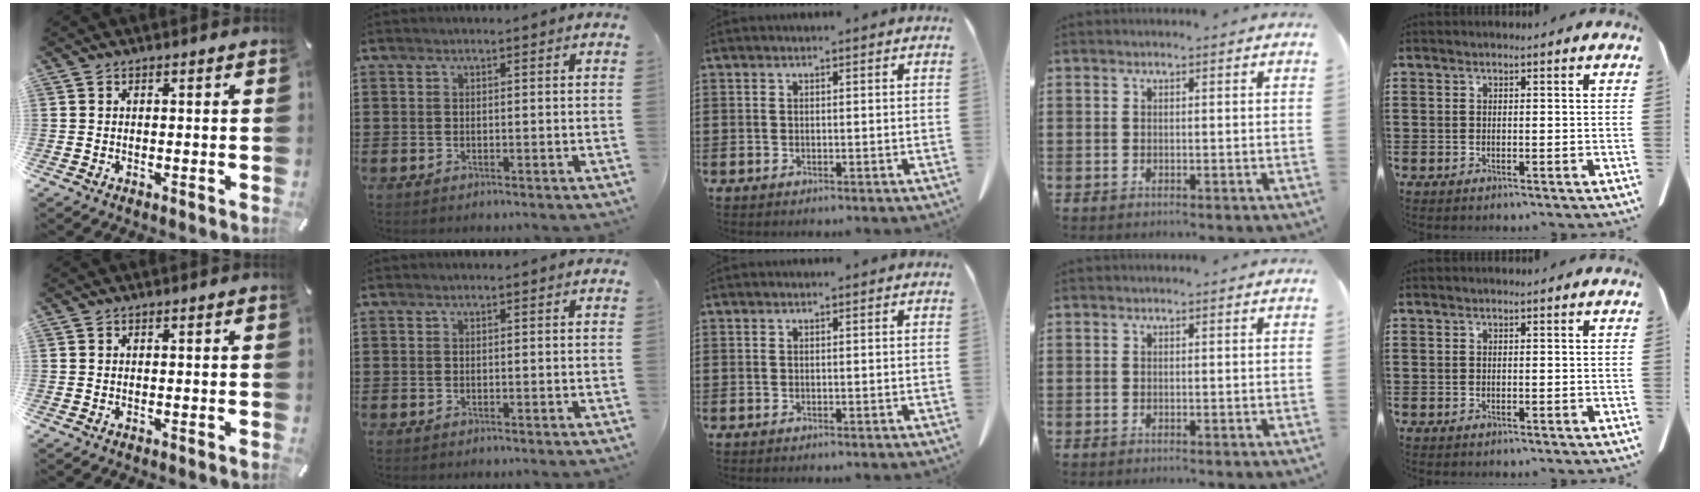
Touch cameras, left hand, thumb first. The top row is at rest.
{}